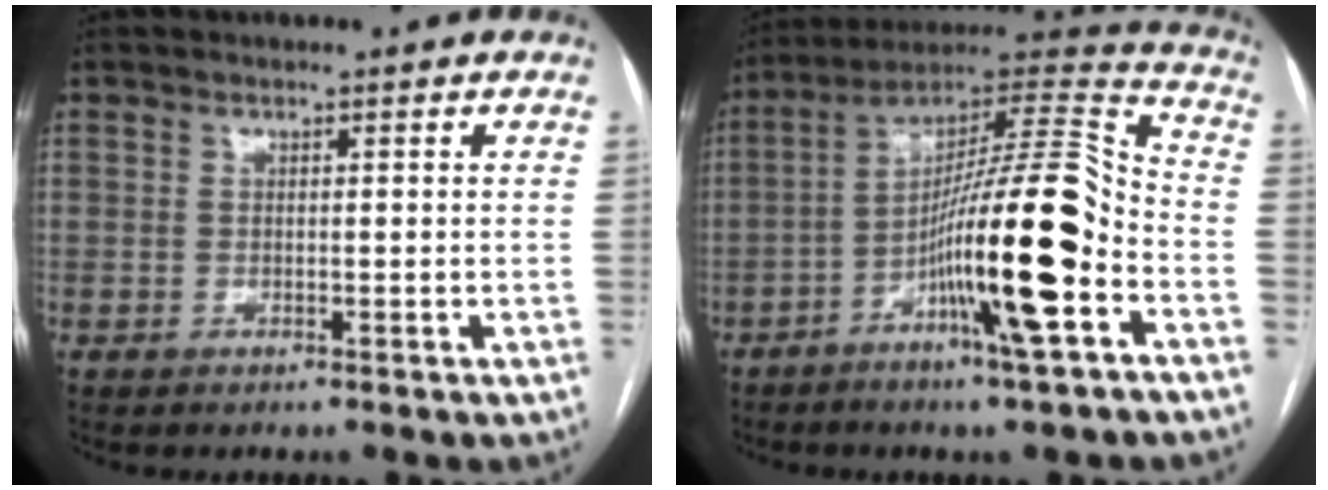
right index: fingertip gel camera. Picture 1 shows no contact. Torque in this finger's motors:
{"motor_torque": [2.14, -0.01, 1.06, 0.21]}